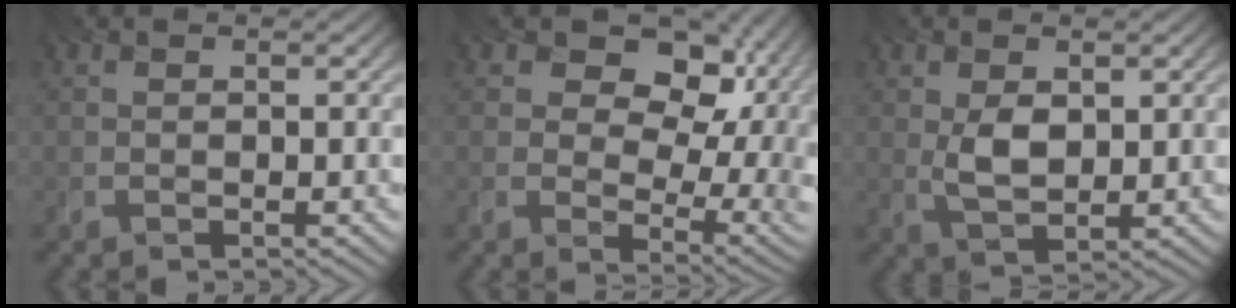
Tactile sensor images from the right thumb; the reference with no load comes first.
{"total": 13.9, "force": [4.3, 8.9, 9.7], "torque": [-0.133, 0.008, 0.072]}
{"total": 4.1, "force": [0.9, 2.3, 3.2], "torque": [-0.072, -0.005, 0.021]}